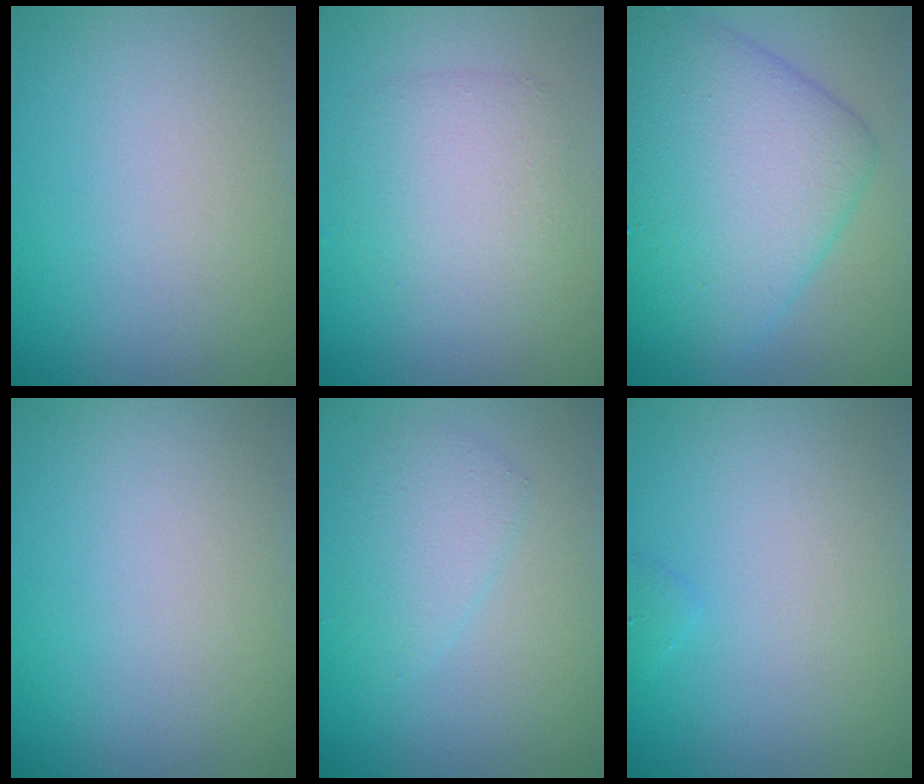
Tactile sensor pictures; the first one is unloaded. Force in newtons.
{"total": 3.7, "press": 3.7, "slide": 0.1}
{"total": 10.4, "press": 10.4, "slide": 0.0}
{"total": 0.0}
{"total": 2.4, "press": 2.4, "slide": 0.1}
{"total": 0.5, "press": 0.5, "slide": 0.1}